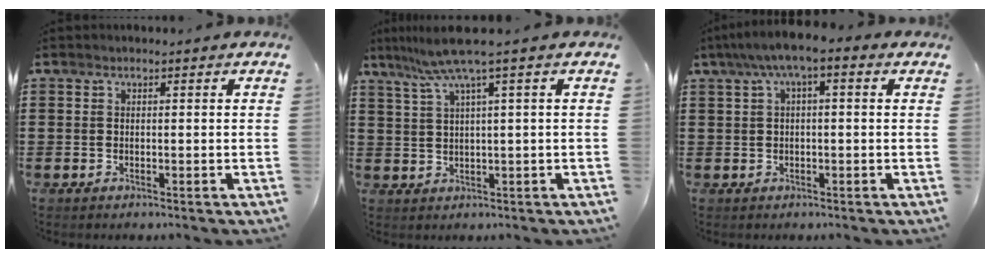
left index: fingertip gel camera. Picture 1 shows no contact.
{"total": 5.9, "force": [3.0, -0.7, 5.1], "torque": [-0.112, -0.011, 0.049]}
{"total": 4.1, "force": [0.3, 1.1, 3.9], "torque": [-0.080, 0.004, 0.001]}